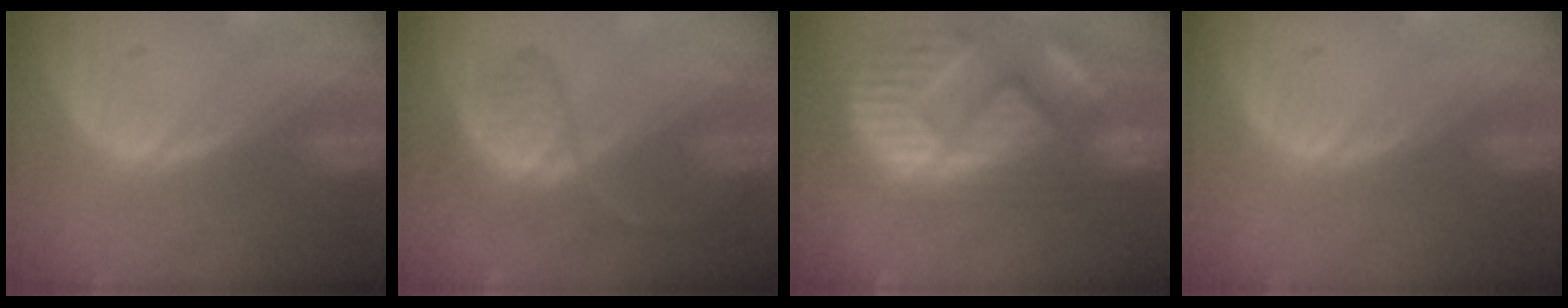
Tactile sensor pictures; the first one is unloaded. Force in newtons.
{"total": 6.6, "press": 6.2, "slide": 2.3}
{"total": 14.0, "press": 12.1, "slide": 7.1}
{"total": 0.0}